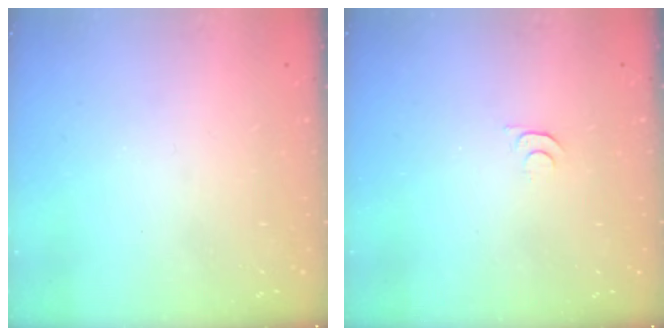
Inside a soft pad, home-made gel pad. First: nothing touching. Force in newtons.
{"total": 5.3, "press": 5.3, "slide": 0.5}